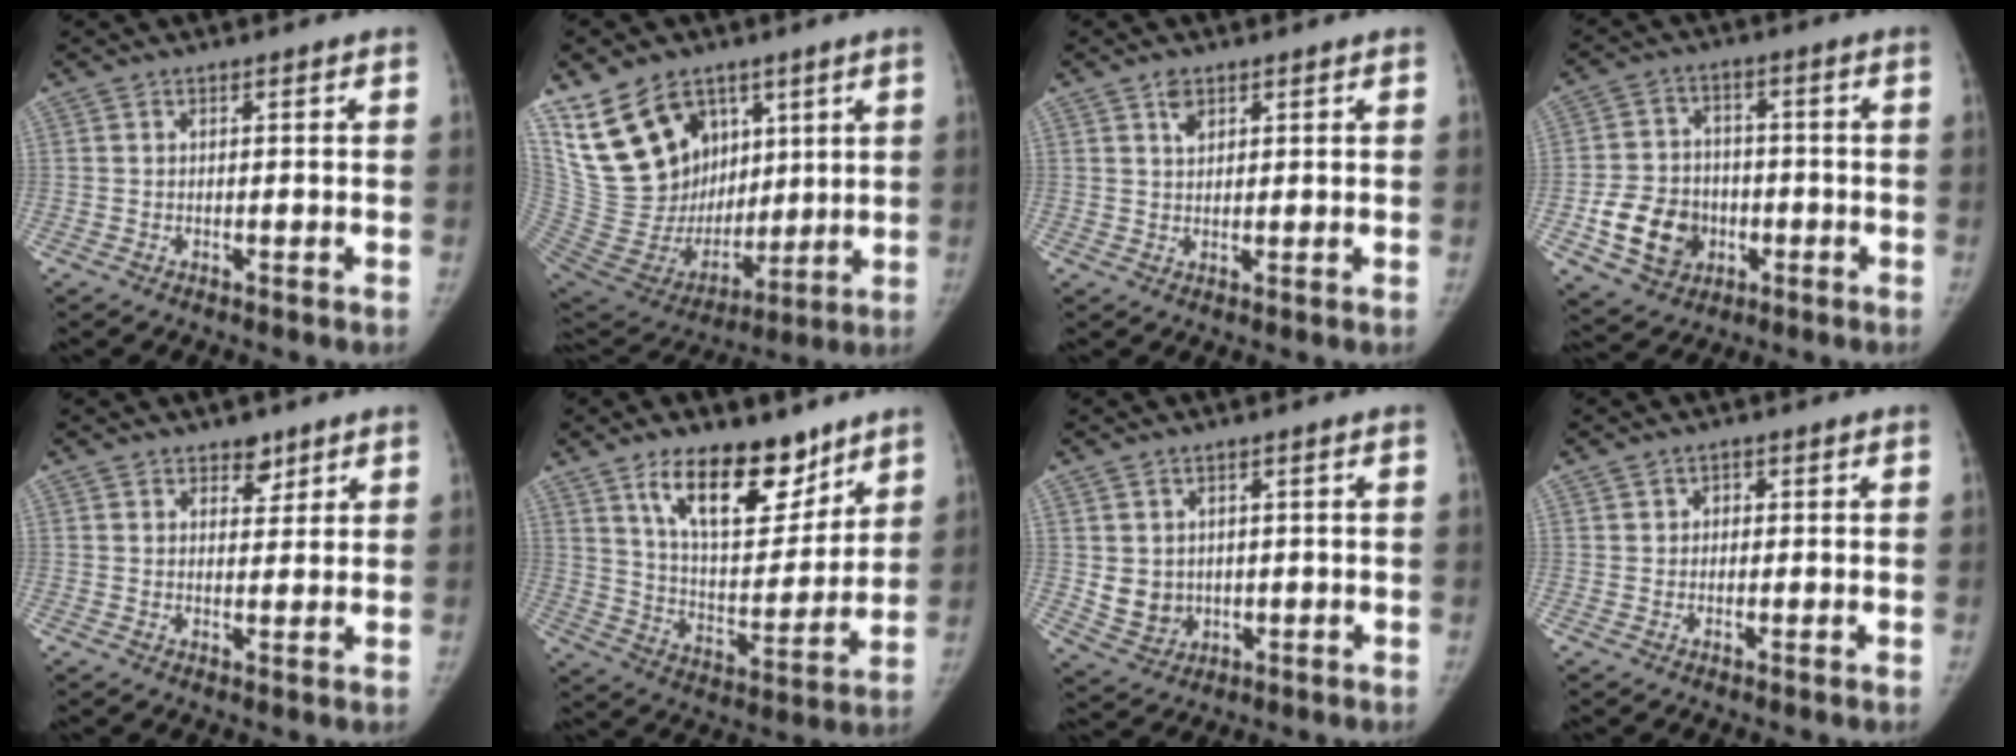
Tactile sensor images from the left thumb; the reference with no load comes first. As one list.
[{"total": 22.2, "force": [11.1, 15.2, 11.9], "torque": [-0.188, -0.027, 0.225]}, {"total": 2.7, "force": [1.6, 1.7, 1.4], "torque": [-0.016, -0.007, 0.029]}, {"total": 12.0, "force": [-3.4, 9.9, 5.9], "torque": [-0.073, 0.016, -0.053]}, {"total": 3.5, "force": [2.4, 2.2, 1.3], "torque": [0.004, -0.015, 0.037]}, {"total": 18.0, "force": [11.7, 8.4, 10.9], "torque": [-0.122, -0.078, 0.203]}, {"total": 5.5, "force": [0.6, 4.9, 2.5], "torque": [-0.024, -0.009, 0.028]}, {"total": 1.6, "force": [0.3, 1.5, 0.4], "torque": [0.004, 0.002, 0.000]}]